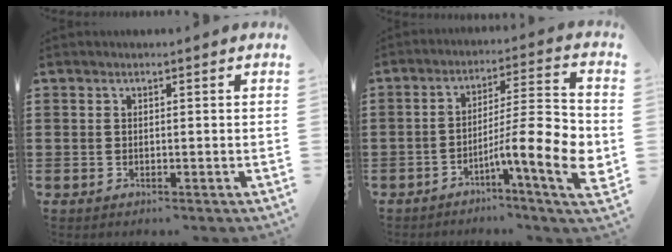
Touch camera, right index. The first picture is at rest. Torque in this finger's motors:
{"motor_torque": [2.14, 0.00, 0.34, 0.18]}